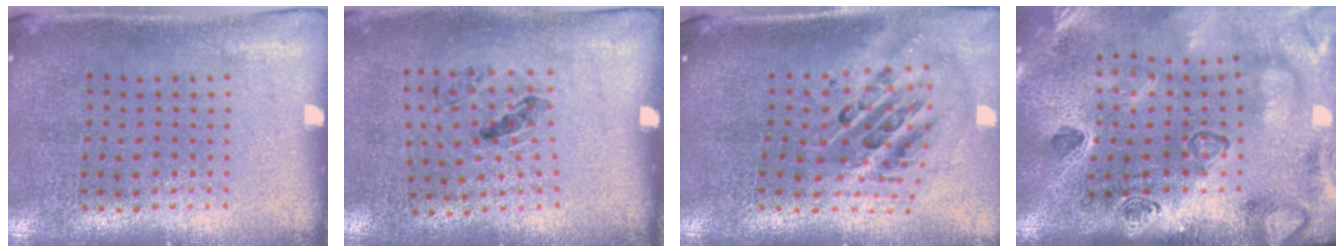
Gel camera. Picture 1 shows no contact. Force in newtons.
{"total": 1.2, "press": 0.7, "slide": 1.0}
{"total": 2.5, "press": 1.7, "slide": 1.9}
{"total": 4.6, "press": 3.2, "slide": 3.2}